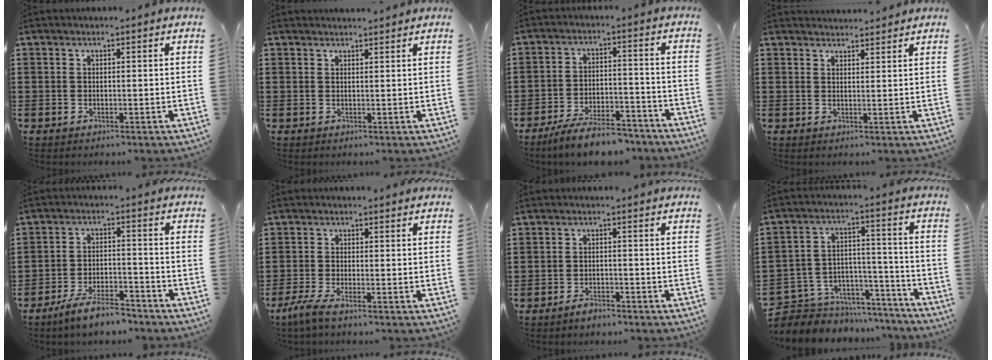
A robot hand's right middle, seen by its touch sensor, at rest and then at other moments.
{"total": 1.3, "force": [1.3, -0.2, 0.1], "torque": [-0.004, -0.002, 0.024]}
{"total": 7.6, "force": [-6.8, 1.4, 3.0], "torque": [-0.052, 0.012, -0.129]}
{"total": 2.2, "force": [2.2, 0.1, -0.4], "torque": [0.008, -0.005, 0.042]}
{"total": 6.5, "force": [-5.7, 1.0, 2.9], "torque": [-0.057, 0.003, -0.109]}
{"total": 3.0, "force": [-2.2, 0.0, 2.1], "torque": [-0.057, -0.010, -0.047]}
{"total": 2.0, "force": [-1.9, 0.6, 0.6], "torque": [-0.013, 0.002, -0.037]}
{"total": 6.0, "force": [-5.0, 3.4, 0.2], "torque": [-0.015, 0.010, -0.097]}